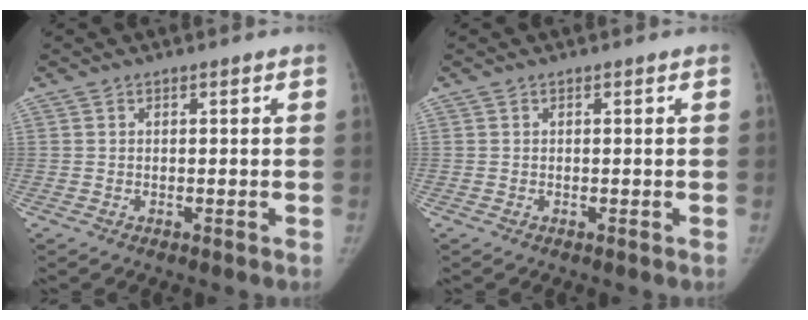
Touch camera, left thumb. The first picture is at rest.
{"total": 0.0}